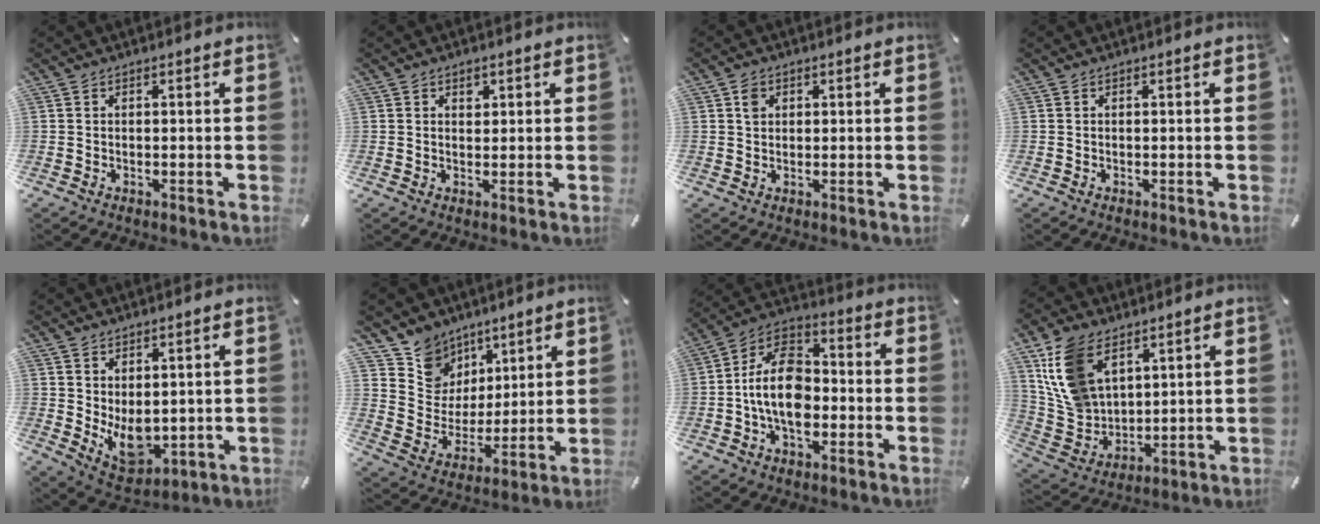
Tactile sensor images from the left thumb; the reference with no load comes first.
{"total": 1.7, "force": [0.8, 1.3, 0.7], "torque": [0.000, -0.003, 0.010]}
{"total": 2.4, "force": [0.8, 2.0, 1.0], "torque": [-0.007, -0.002, 0.011]}
{"total": 0.0}
{"total": 8.6, "force": [0.3, 6.2, 5.9], "torque": [-0.095, -0.021, 0.012]}
{"total": 11.4, "force": [7.3, 8.8, 0.2], "torque": [-0.029, -0.073, 0.151]}
{"total": 14.3, "force": [-2.8, 9.5, 10.3], "torque": [-0.203, 0.015, -0.053]}
{"total": 14.7, "force": [7.7, 10.0, 7.4], "torque": [-0.173, -0.023, 0.150]}